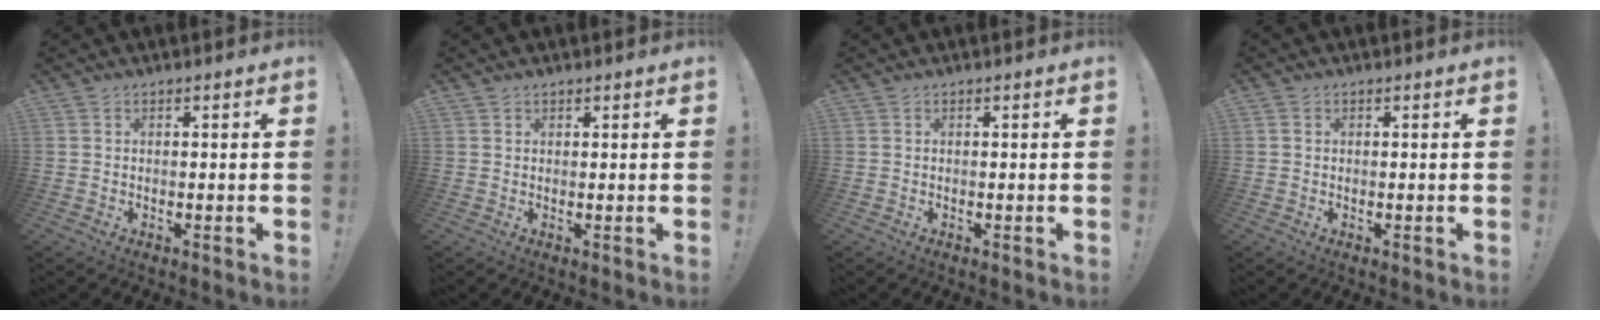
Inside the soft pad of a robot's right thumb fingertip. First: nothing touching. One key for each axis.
{"total": 0.7, "fx": 0.5, "fy": 0.4, "fz": 0.1, "tx": 0.001, "ty": -0.002, "tz": 0.010}
{"total": 0.0}
{"total": 0.6, "fx": 0.2, "fy": 0.5, "fz": 0.2, "tx": -0.003, "ty": 0.003, "tz": 0.003}